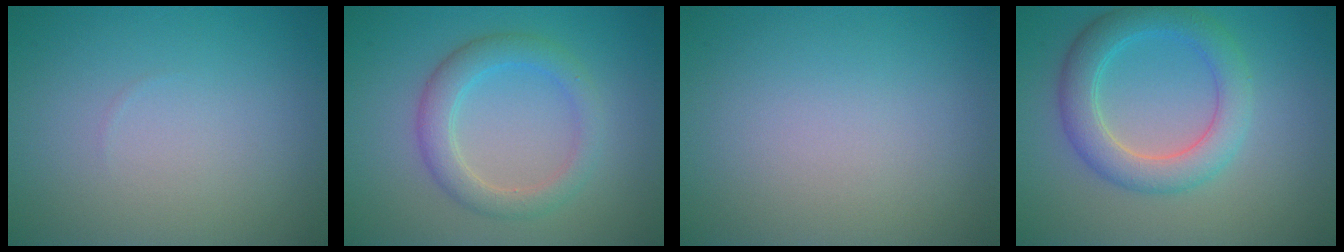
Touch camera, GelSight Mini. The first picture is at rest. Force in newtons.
{"total": 3.4, "press": 3.4, "slide": 0.2}
{"total": 0.0}
{"total": 4.7, "press": 4.7, "slide": 0.1}